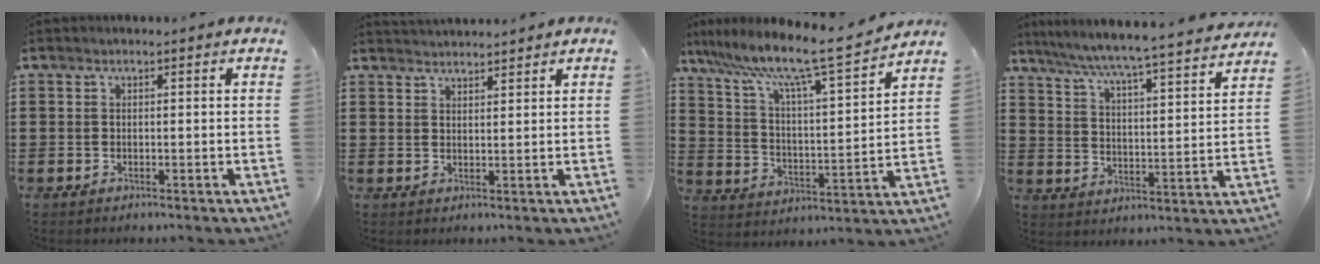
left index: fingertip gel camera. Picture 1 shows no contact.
{"total": 2.0, "force": [2.0, -0.1, -0.1], "torque": [-0.003, 0.001, 0.039]}
{"total": 9.4, "force": [8.0, -0.2, 4.9], "torque": [-0.127, -0.059, 0.128]}
{"total": 5.6, "force": [5.2, -0.8, 1.9], "torque": [-0.062, -0.043, 0.081]}